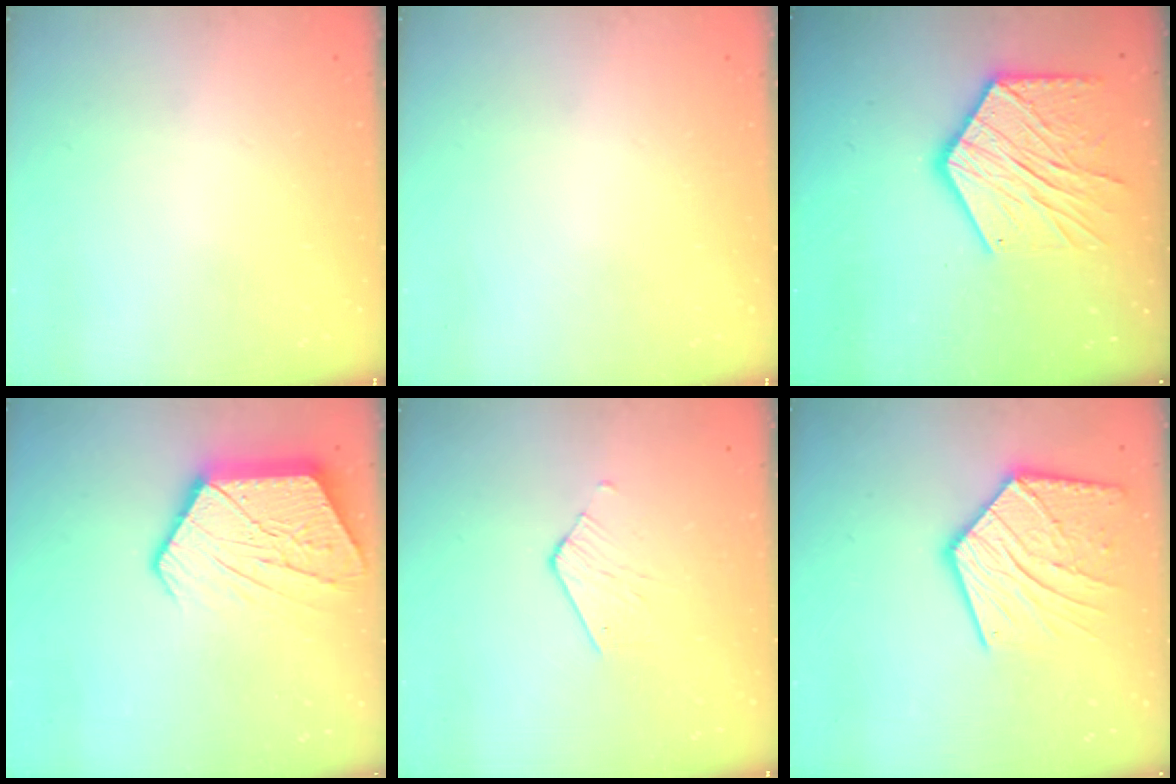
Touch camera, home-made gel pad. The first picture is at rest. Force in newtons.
{"total": 0.0}
{"total": 18.3, "press": 18.2, "slide": 1.6}
{"total": 16.1, "press": 16.1, "slide": 1.2}
{"total": 2.5, "press": 2.5, "slide": 0.2}
{"total": 19.3, "press": 19.3, "slide": 1.1}